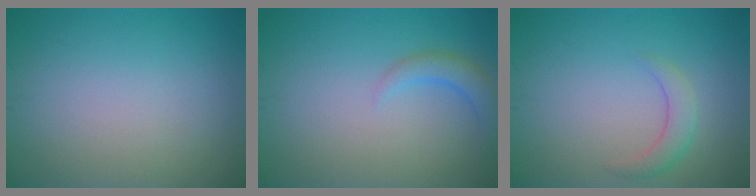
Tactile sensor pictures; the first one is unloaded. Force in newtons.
{"total": 2.3, "press": 2.3, "slide": 0.3}
{"total": 2.0, "press": 2.0, "slide": 0.0}